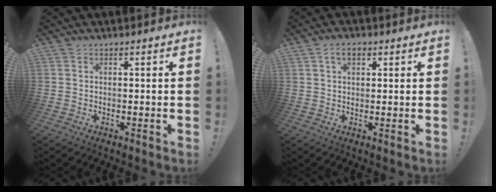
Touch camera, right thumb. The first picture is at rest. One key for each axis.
{"total": 4.1, "fx": 1.8, "fy": 2.5, "fz": 2.7, "tx": -0.043, "ty": 0.004, "tz": 0.031}